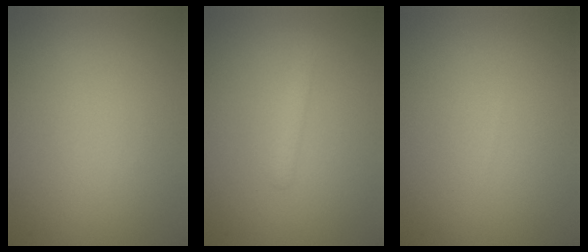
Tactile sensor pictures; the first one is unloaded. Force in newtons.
{"total": 1.4, "press": 1.4, "slide": 0.1}
{"total": 0.0}